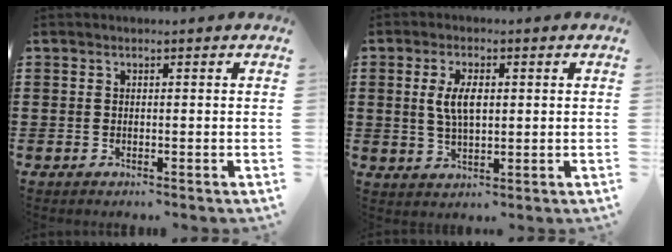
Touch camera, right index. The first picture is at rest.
{"total": 5.1, "force": [0.7, 2.2, 4.5], "torque": [-0.093, 0.008, 0.011]}